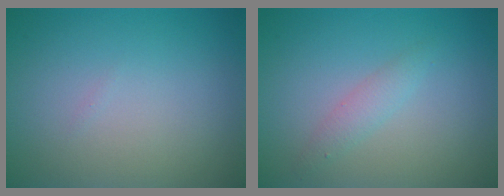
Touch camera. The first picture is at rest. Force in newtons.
{"total": 1.5, "press": 1.5, "slide": 0.0}